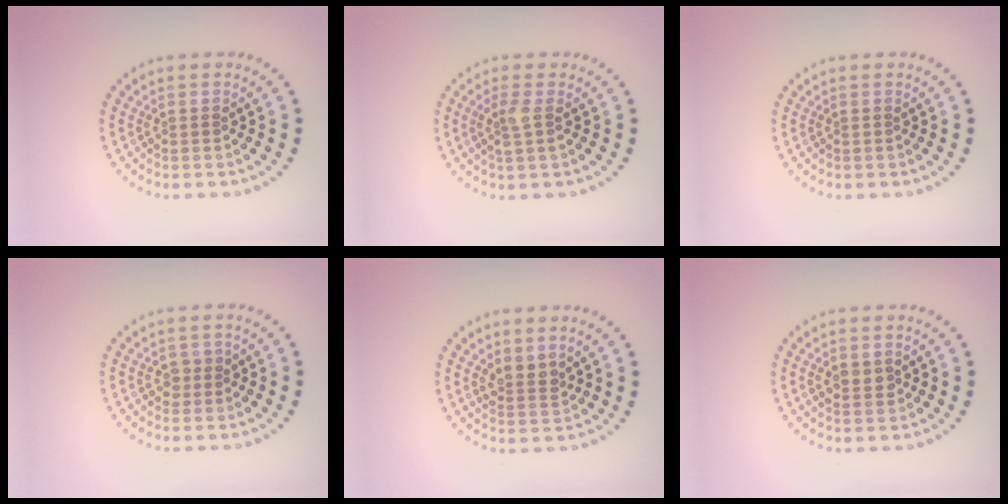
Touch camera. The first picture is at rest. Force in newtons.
{"total": 1.7, "press": 1.4, "slide": 0.8}
{"total": 0.0}
{"total": 1.1, "press": 0.9, "slide": 0.5}
{"total": 2.1, "press": 1.7, "slide": 1.1}
{"total": 1.8, "press": 1.8, "slide": 0.3}